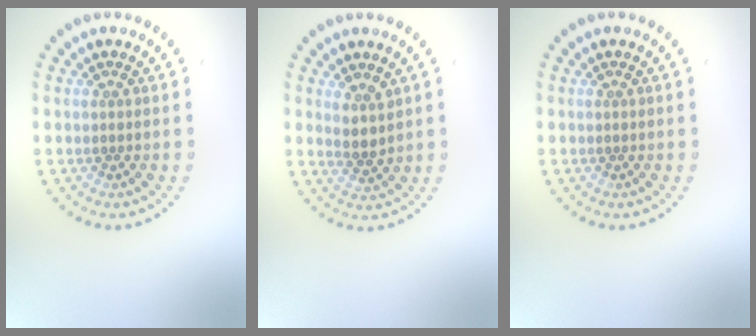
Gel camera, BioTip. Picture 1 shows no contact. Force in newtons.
{"total": 2.2, "press": 1.6, "slide": 1.4}
{"total": 0.0}